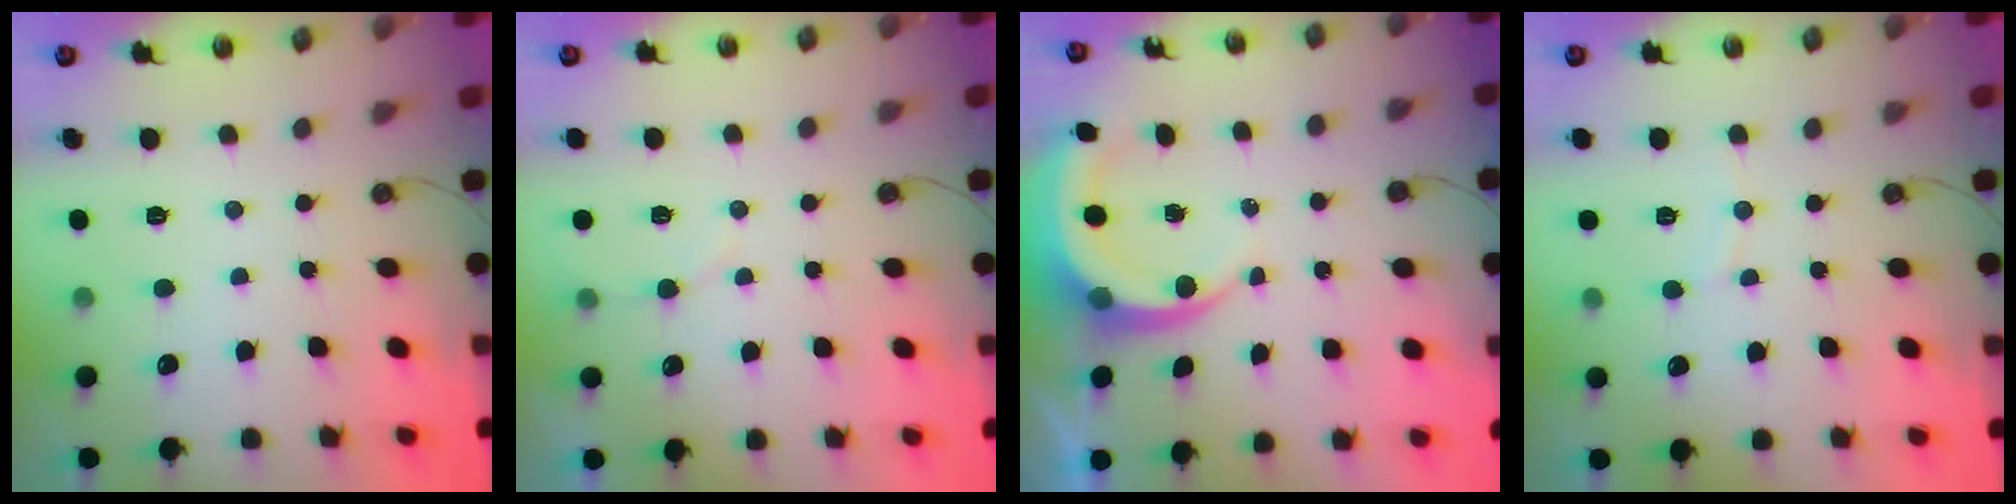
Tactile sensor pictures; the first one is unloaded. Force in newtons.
{"total": 3.0, "press": 3.0, "slide": 0.2}
{"total": 6.5, "press": 6.5, "slide": 0.9}
{"total": 3.9, "press": 3.8, "slide": 0.6}